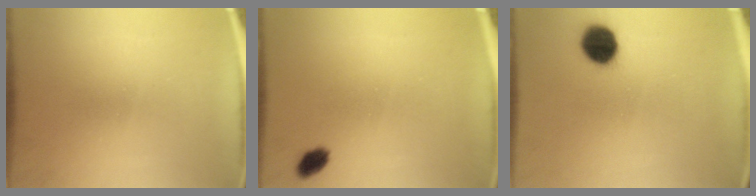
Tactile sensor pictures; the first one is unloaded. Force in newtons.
{"total": 2.8}
{"total": 8.6}